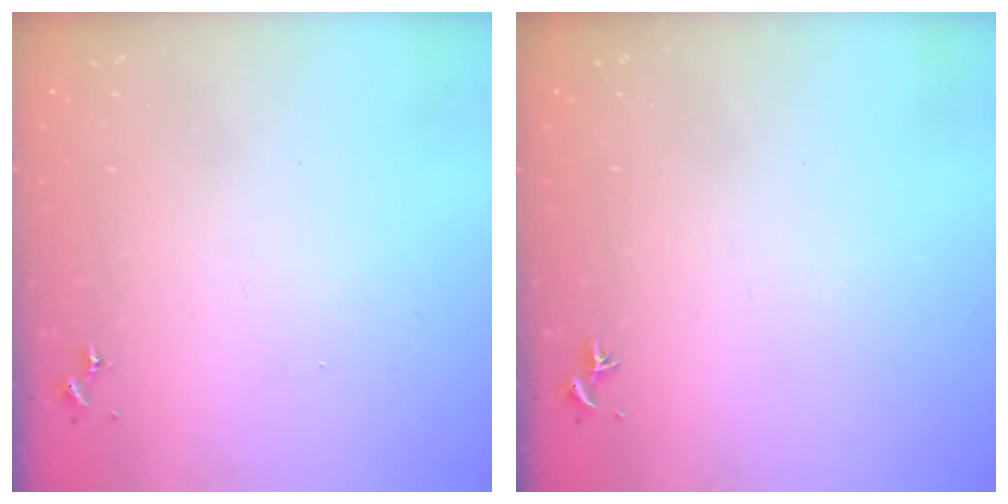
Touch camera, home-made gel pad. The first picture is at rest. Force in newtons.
{"total": 0.0}